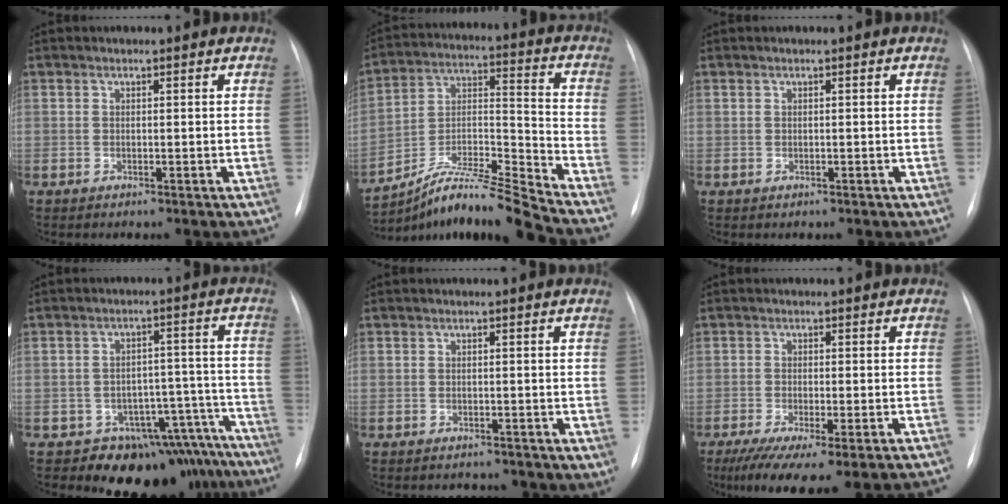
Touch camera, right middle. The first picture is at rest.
{"total": 14.0, "force": [-12.9, -2.3, 4.8], "torque": [-0.077, 0.025, -0.232]}
{"total": 0.0}
{"total": 13.8, "force": [-12.0, 6.8, 0.8], "torque": [0.037, 0.069, -0.151]}
{"total": 1.7, "force": [-1.1, 1.1, 0.7], "torque": [-0.007, 0.000, -0.009]}
{"total": 12.1, "force": [-9.0, 1.7, 7.9], "torque": [-0.112, -0.021, -0.137]}